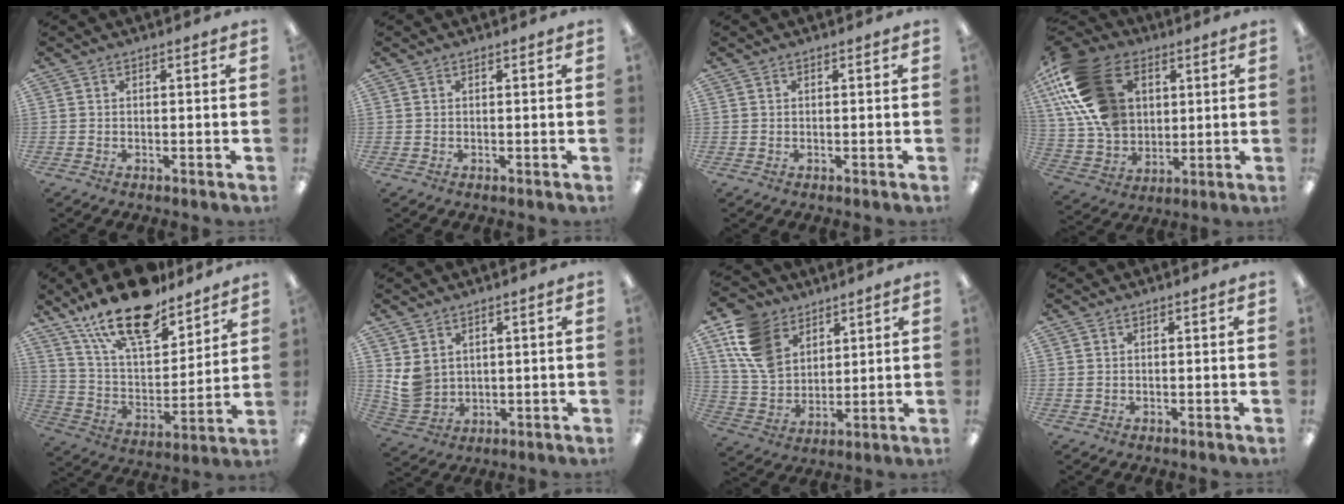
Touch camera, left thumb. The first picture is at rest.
{"total": 0.0}
{"total": 0.0}
{"total": 21.5, "force": [7.7, 15.1, 13.2], "torque": [-0.300, -0.019, 0.145]}
{"total": 20.8, "force": [15.7, 7.8, 11.2], "torque": [-0.198, -0.091, 0.274]}
{"total": 5.7, "force": [2.5, 4.7, 2.1], "torque": [-0.057, -0.004, 0.054]}
{"total": 13.6, "force": [7.7, 9.7, 5.6], "torque": [-0.136, -0.028, 0.156]}
{"total": 0.9, "force": [0.5, 0.7, 0.4], "torque": [-0.011, 0.003, 0.008]}